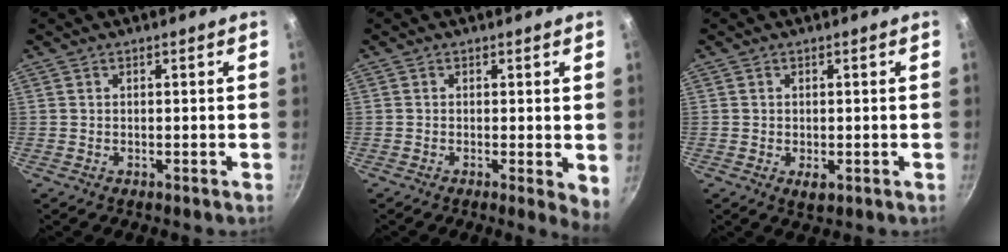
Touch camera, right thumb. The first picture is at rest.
{"total": 3.5, "force": [-0.1, 1.1, 3.3], "torque": [-0.041, -0.010, -0.005]}
{"total": 2.3, "force": [-0.6, 1.4, 1.7], "torque": [-0.027, -0.007, -0.007]}